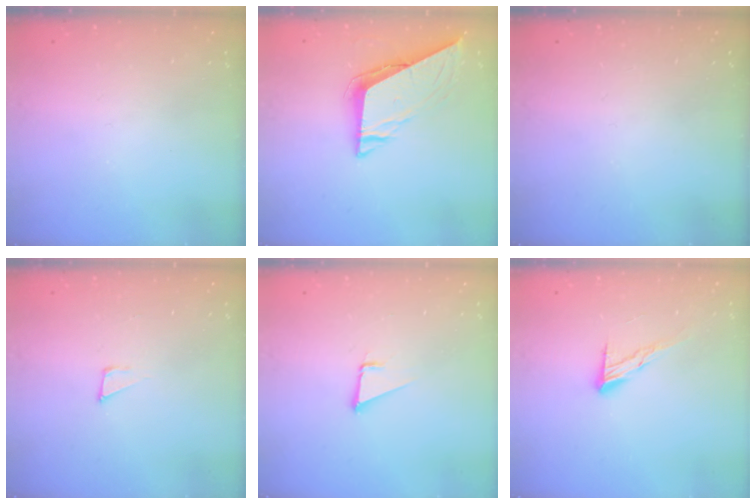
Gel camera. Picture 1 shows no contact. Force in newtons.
{"total": 7.4, "press": 7.4, "slide": 0.6}
{"total": 0.0}
{"total": 4.2, "press": 4.2, "slide": 0.4}
{"total": 1.9, "press": 1.9, "slide": 0.1}
{"total": 8.7, "press": 8.7, "slide": 0.7}